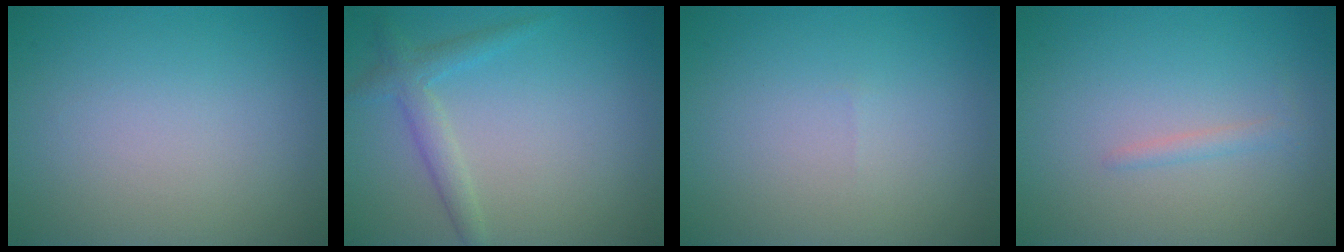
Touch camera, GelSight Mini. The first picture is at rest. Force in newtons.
{"total": 2.3, "press": 2.3, "slide": 0.1}
{"total": 0.0}
{"total": 1.0, "press": 1.0, "slide": 0.0}